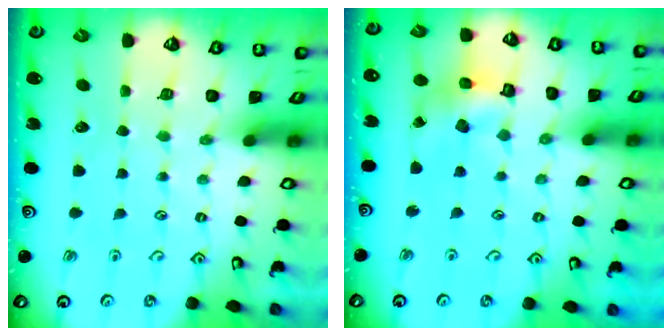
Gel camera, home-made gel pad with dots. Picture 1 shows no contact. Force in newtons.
{"total": 11.9, "press": 11.8, "slide": 1.2}